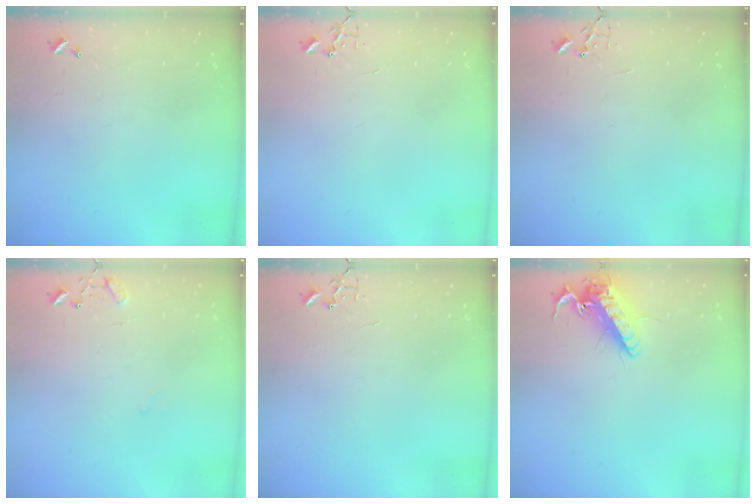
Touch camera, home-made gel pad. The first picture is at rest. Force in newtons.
{"total": 0.0}
{"total": 0.0}
{"total": 9.3, "press": 9.3, "slide": 0.7}
{"total": 0.0}
{"total": 13.4, "press": 13.2, "slide": 2.5}